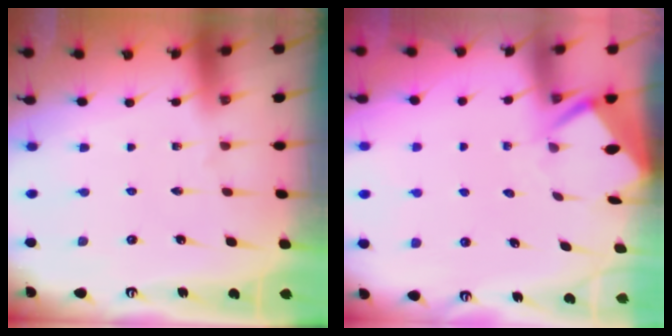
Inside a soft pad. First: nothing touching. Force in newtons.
{"total": 3.3, "press": 3.3, "slide": 0.3}